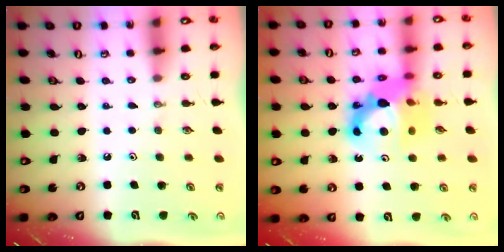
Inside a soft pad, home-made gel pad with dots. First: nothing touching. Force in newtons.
{"total": 12.8, "press": 12.6, "slide": 2.1}